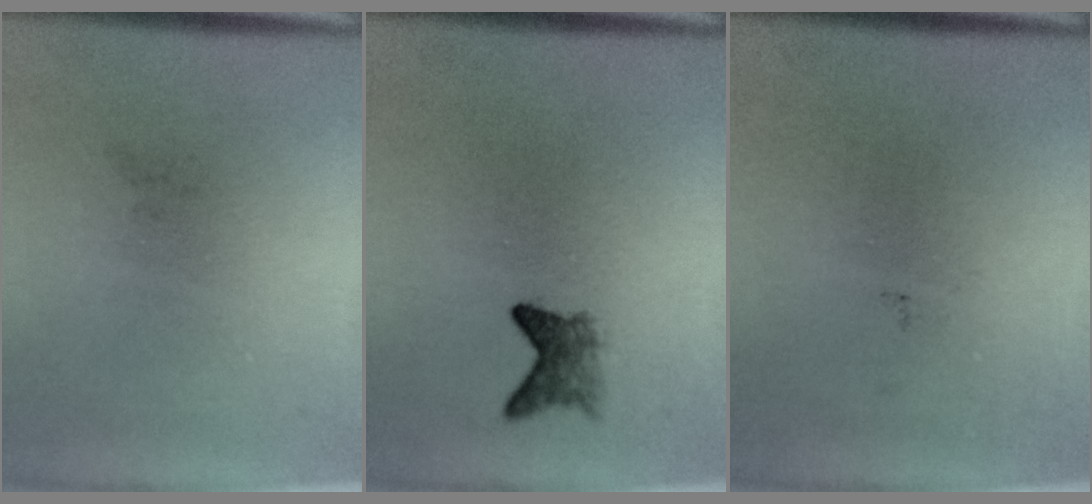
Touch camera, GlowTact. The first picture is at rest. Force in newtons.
{"total": 2.5}
{"total": 0.0}